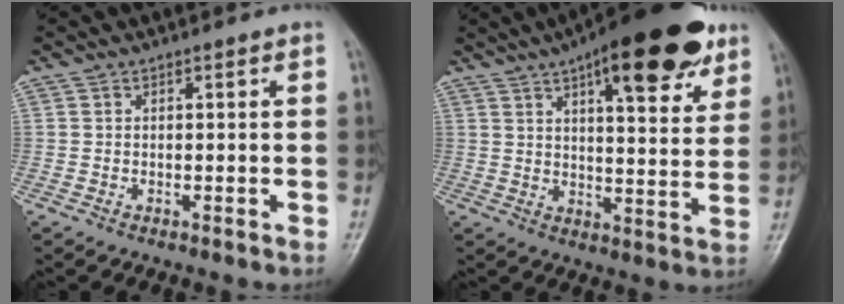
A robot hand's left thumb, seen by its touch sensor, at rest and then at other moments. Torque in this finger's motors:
{"motor_torque": [0.71, 0.15, 1.68, -1.09, 0.28]}